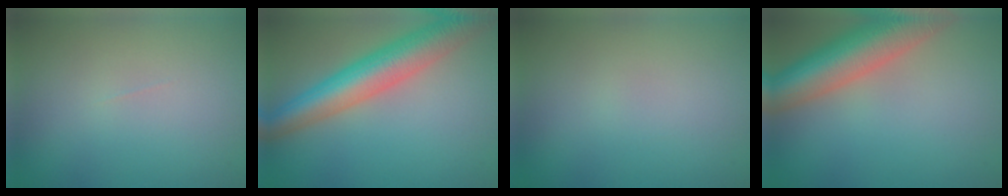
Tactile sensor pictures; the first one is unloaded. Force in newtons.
{"total": 7.7, "press": 7.7, "slide": 0.3}
{"total": 0.0}
{"total": 9.7, "press": 9.7, "slide": 0.7}